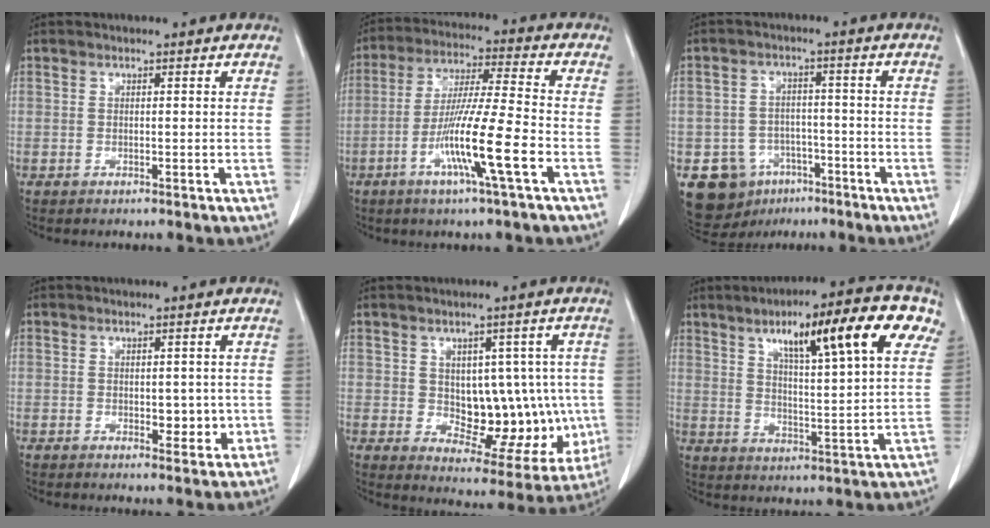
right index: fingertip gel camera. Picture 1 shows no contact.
{"total": 12.5, "force": [-4.7, -0.7, 11.5], "torque": [-0.220, -0.013, -0.091]}
{"total": 9.7, "force": [-4.9, 7.9, 2.6], "torque": [-0.052, 0.016, -0.066]}
{"total": 3.7, "force": [-0.4, 2.1, 3.0], "torque": [-0.030, -0.003, 0.003]}
{"total": 13.7, "force": [-0.1, 7.6, 11.4], "torque": [-0.128, 0.013, 0.026]}
{"total": 18.7, "force": [9.1, 2.4, 16.1], "torque": [-0.236, 0.024, 0.133]}